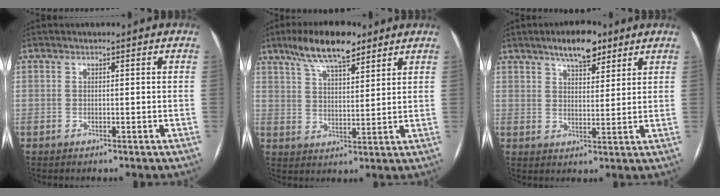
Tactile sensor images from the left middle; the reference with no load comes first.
{"total": 10.5, "force": [7.6, 2.9, 6.7], "torque": [-0.121, 0.015, 0.132]}
{"total": 7.2, "force": [5.1, 2.6, 4.4], "torque": [-0.067, 0.008, 0.081]}